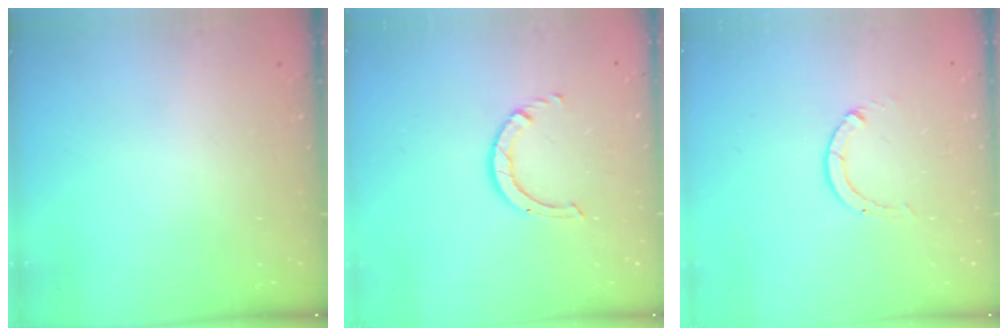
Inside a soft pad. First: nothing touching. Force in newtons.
{"total": 2.9, "press": 2.9, "slide": 0.2}
{"total": 0.0}